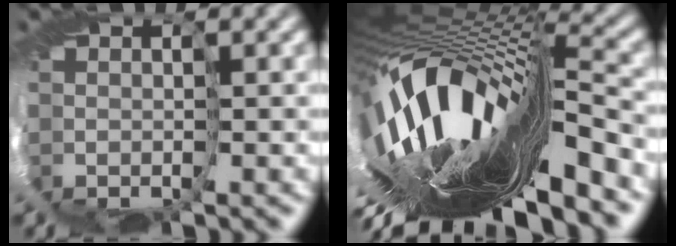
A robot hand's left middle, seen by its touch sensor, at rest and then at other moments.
{"total": 15.9, "force": [-6.5, 6.4, 13.1], "torque": [-0.258, -0.027, -0.123]}